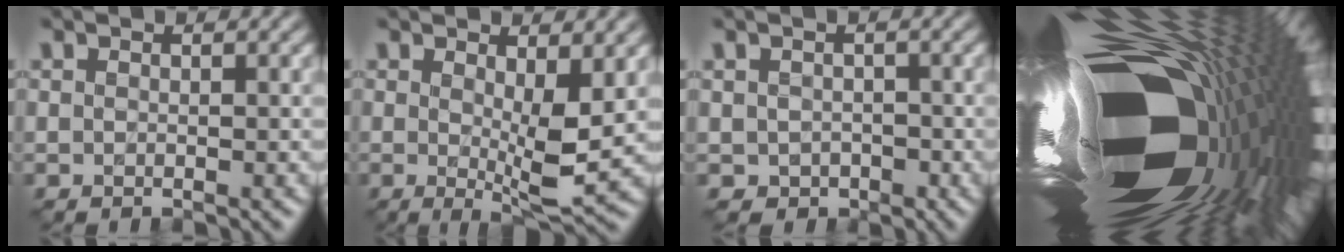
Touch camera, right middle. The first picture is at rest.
{"total": 3.7, "force": [0.9, 0.6, 3.5], "torque": [-0.067, -0.007, 0.018]}
{"total": 2.4, "force": [-1.0, 2.0, 0.9], "torque": [-0.022, -0.001, -0.023]}
{"total": 21.3, "force": [-2.6, 8.6, 19.3], "torque": [-0.336, -0.020, -0.039]}